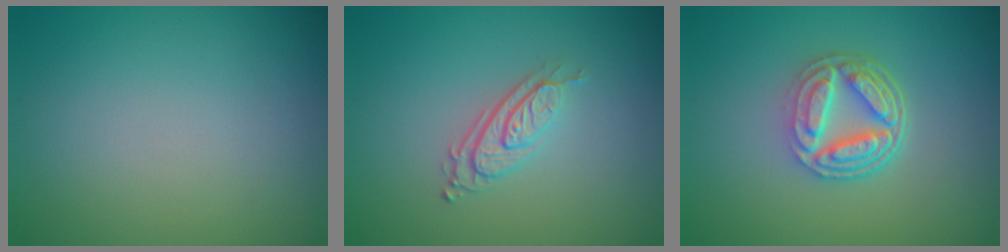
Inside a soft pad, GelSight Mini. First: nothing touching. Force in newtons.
{"total": 2.7, "press": 2.0, "slide": 1.9}
{"total": 5.1, "press": 3.7, "slide": 3.4}